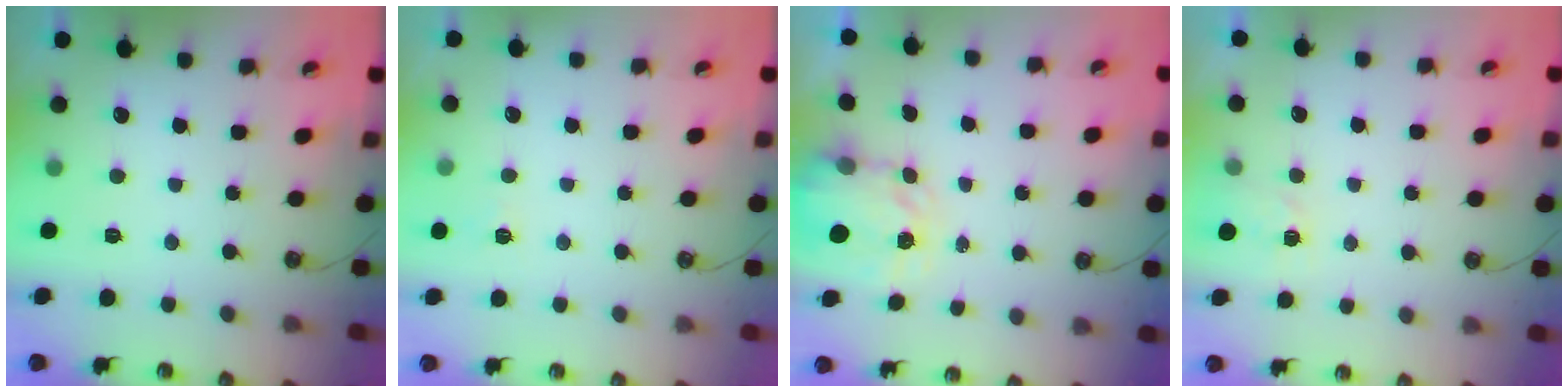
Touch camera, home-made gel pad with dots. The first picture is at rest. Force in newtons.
{"total": 3.1, "press": 3.1, "slide": 0.4}
{"total": 3.6, "press": 3.5, "slide": 0.5}
{"total": 2.7, "press": 2.6, "slide": 0.4}